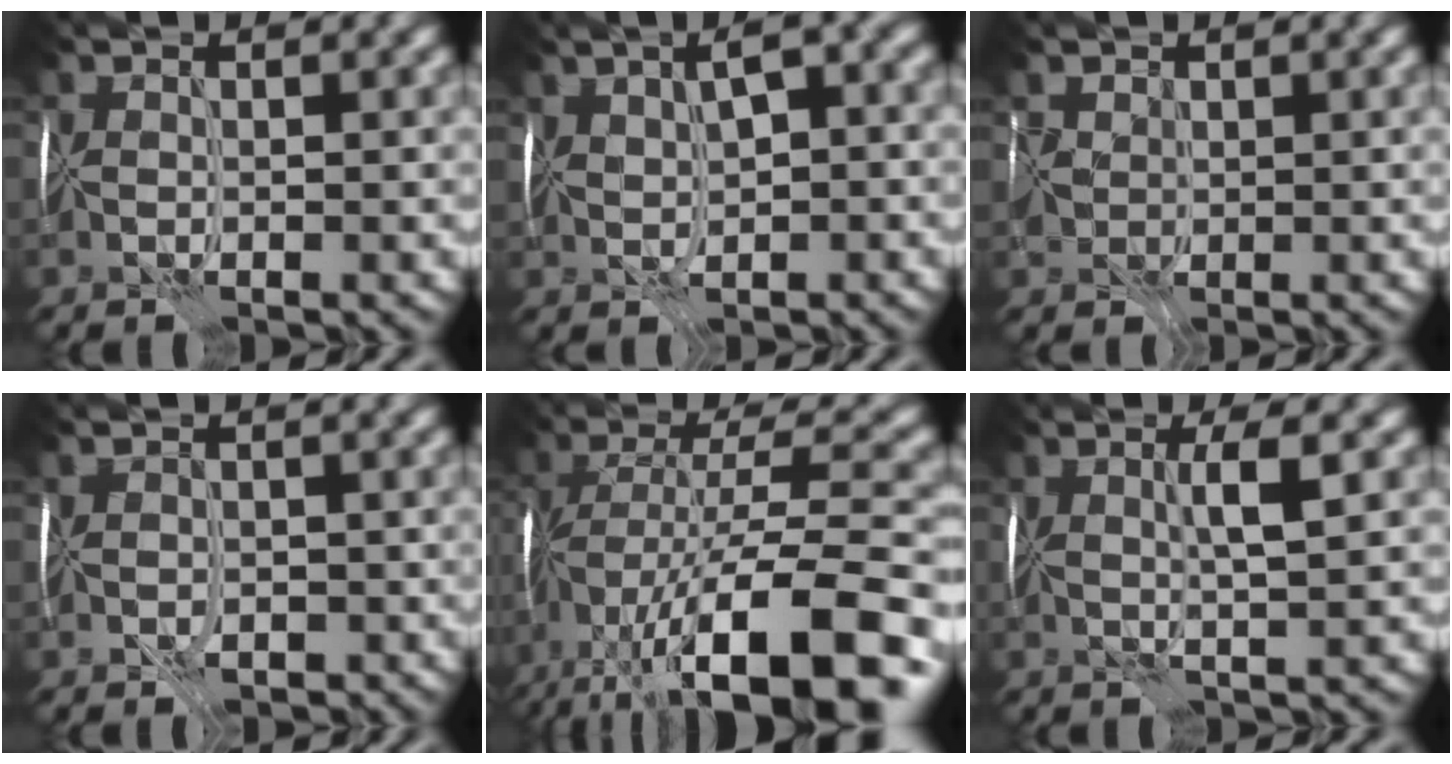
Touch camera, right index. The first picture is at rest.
{"total": 4.7, "force": [1.9, 2.1, 3.8], "torque": [-0.056, 0.018, 0.032]}
{"total": 2.1, "force": [0.8, 1.6, 1.1], "torque": [-0.021, 0.005, 0.009]}
{"total": 2.6, "force": [-1.4, 1.9, 1.2], "torque": [-0.008, 0.005, -0.022]}
{"total": 16.1, "force": [-8.1, 4.7, 13.1], "torque": [-0.222, 0.014, -0.141]}
{"total": 2.3, "force": [0.9, -0.3, 2.1], "torque": [-0.037, 0.003, 0.015]}